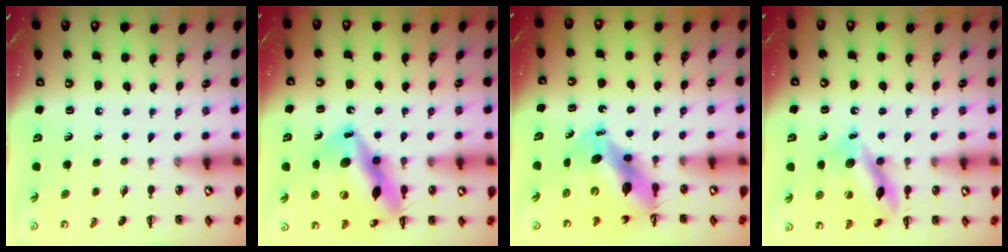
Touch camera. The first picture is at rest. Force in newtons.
{"total": 19.6, "press": 19.5, "slide": 2.3}
{"total": 12.5, "press": 11.9, "slide": 3.8}
{"total": 13.0, "press": 13.0, "slide": 1.2}